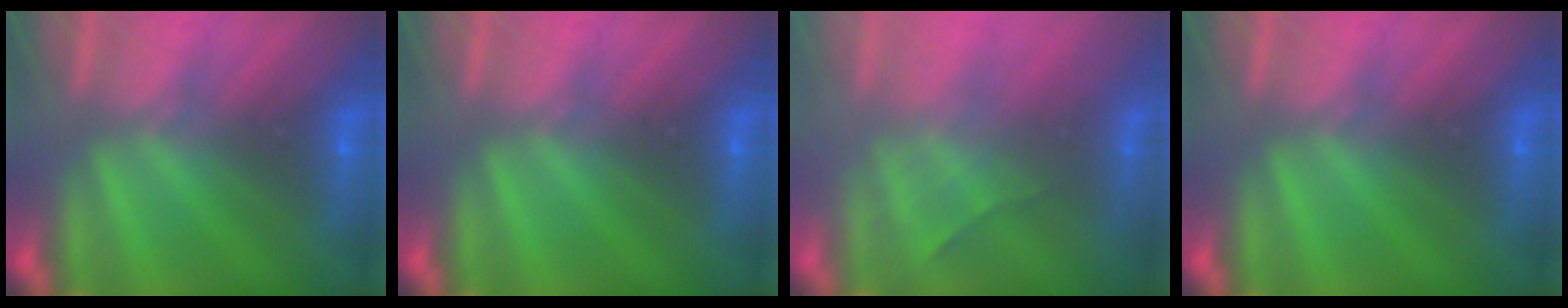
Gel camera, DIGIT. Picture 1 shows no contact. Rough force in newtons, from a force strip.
{"total": 0.0}
{"total": 2.3}
{"total": 0.0}